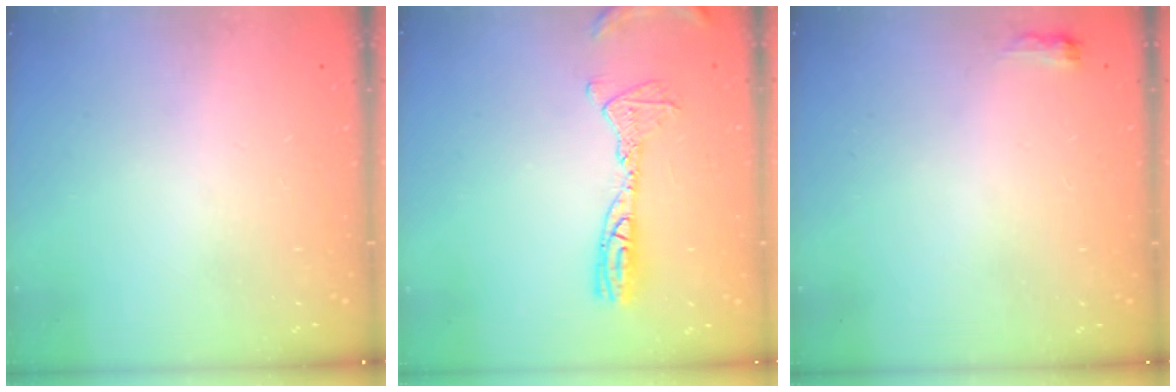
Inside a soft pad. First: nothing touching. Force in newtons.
{"total": 14.6, "press": 12.8, "slide": 7.1}
{"total": 9.8, "press": 2.8, "slide": 9.4}